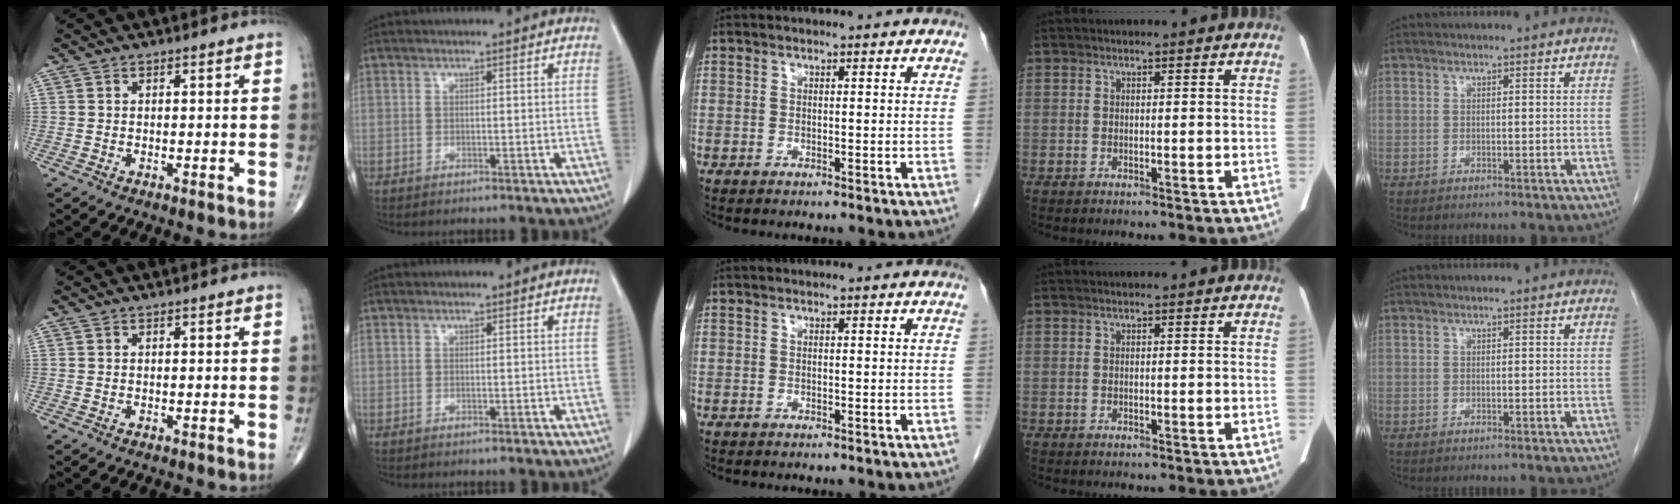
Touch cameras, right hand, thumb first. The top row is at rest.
{}